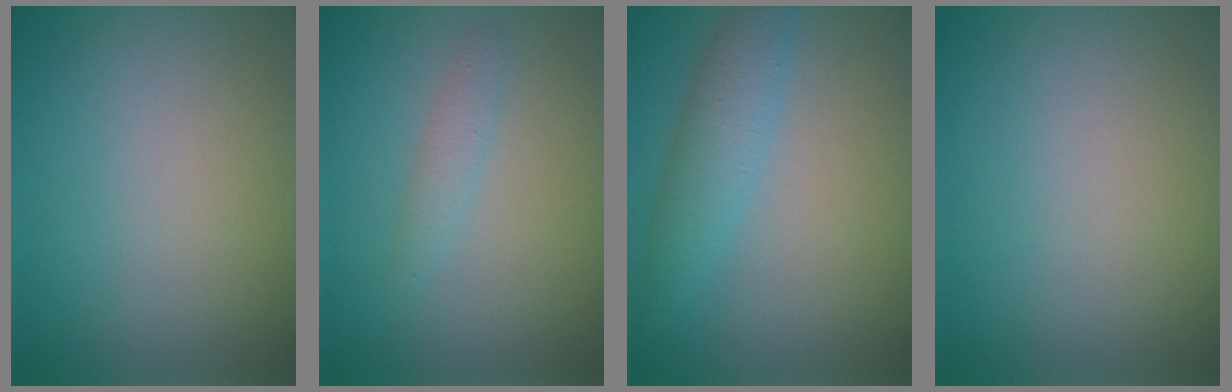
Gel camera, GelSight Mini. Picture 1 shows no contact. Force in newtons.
{"total": 1.3, "press": 1.3, "slide": 0.0}
{"total": 3.3, "press": 3.3, "slide": 0.1}
{"total": 0.0}